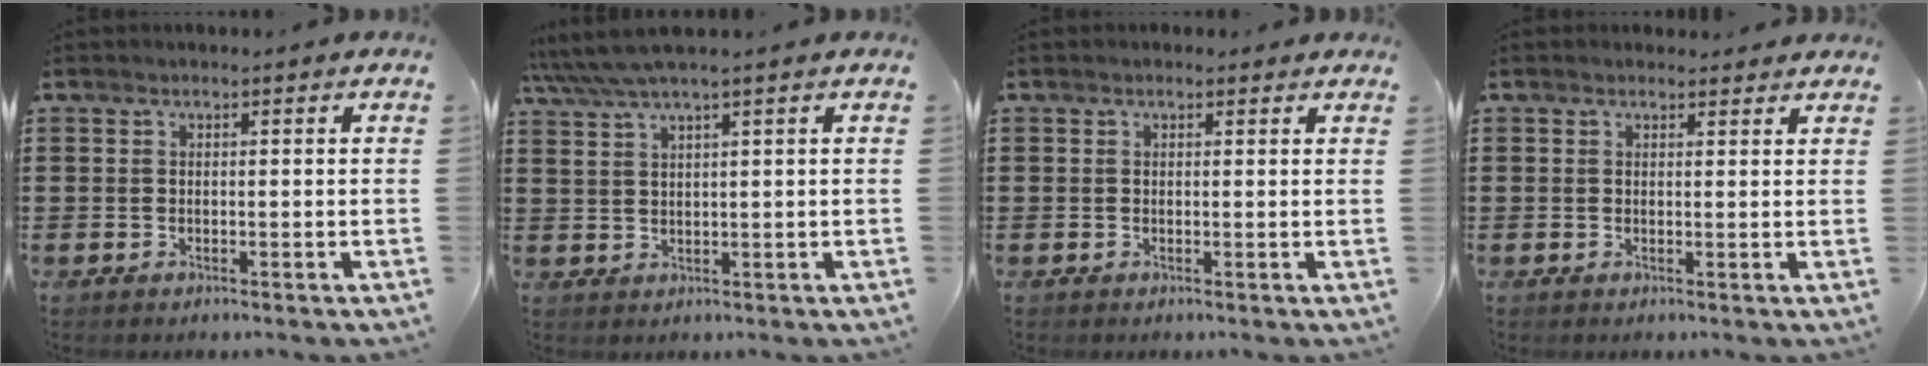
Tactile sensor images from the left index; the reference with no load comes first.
{"total": 3.5, "force": [2.5, 0.1, 2.4], "torque": [-0.055, 0.000, 0.043]}
{"total": 0.7, "force": [0.4, 0.5, 0.2], "torque": [-0.005, 0.004, 0.007]}
{"total": 1.3, "force": [1.2, 0.6, 0.1], "torque": [-0.003, 0.005, 0.023]}